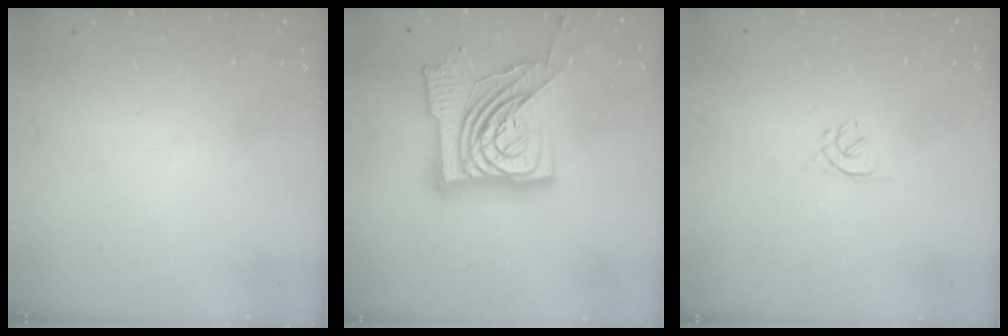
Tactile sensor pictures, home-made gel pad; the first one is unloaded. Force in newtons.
{"total": 26.7, "press": 26.5, "slide": 3.2}
{"total": 1.6, "press": 1.5, "slide": 0.6}